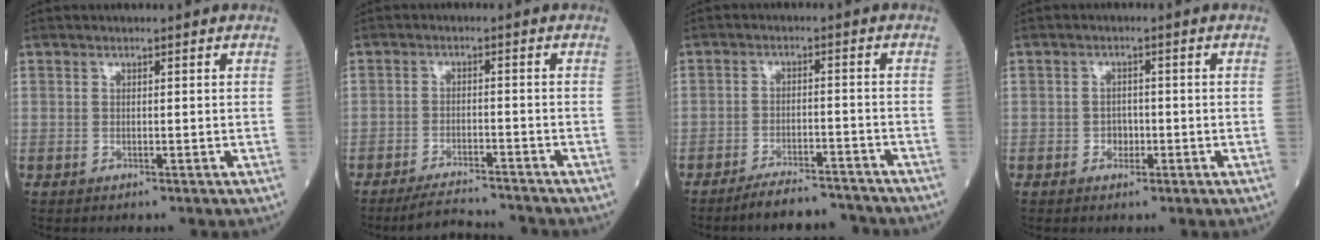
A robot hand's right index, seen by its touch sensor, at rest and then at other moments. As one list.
[{"total": 6.5, "force": [-6.3, 0.2, 1.5], "torque": [-0.028, -0.009, -0.102]}, {"total": 7.6, "force": [-7.2, 1.2, 2.0], "torque": [-0.026, 0.001, -0.113]}, {"total": 1.9, "force": [-0.7, 1.5, 0.9], "torque": [-0.003, 0.007, -0.008]}]